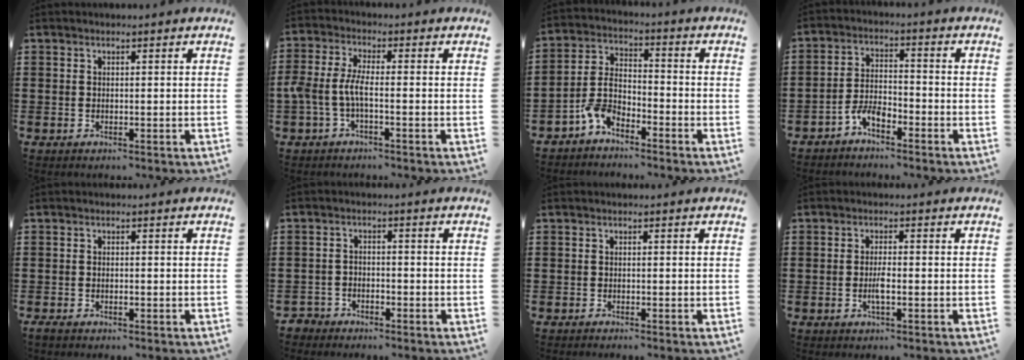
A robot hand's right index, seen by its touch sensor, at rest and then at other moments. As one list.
[{"total": 4.2, "force": [-1.4, 1.1, 3.8], "torque": [-0.104, -0.010, -0.037]}, {"total": 5.4, "force": [-3.9, 2.4, 2.8], "torque": [-0.070, 0.012, -0.081]}, {"total": 4.2, "force": [-3.4, 1.5, 2.0], "torque": [-0.052, 0.007, -0.069]}, {"total": 0.9, "force": [-0.5, 0.4, 0.6], "torque": [-0.013, -0.002, -0.009]}, {"total": 2.3, "force": [-2.1, 1.0, 0.0], "torque": [-0.007, 0.004, -0.047]}, {"total": 0.7, "force": [-0.7, -0.1, -0.1], "torque": [0.000, -0.003, -0.014]}, {"total": 2.5, "force": [-0.7, 0.5, 2.3], "torque": [-0.049, -0.002, -0.015]}]